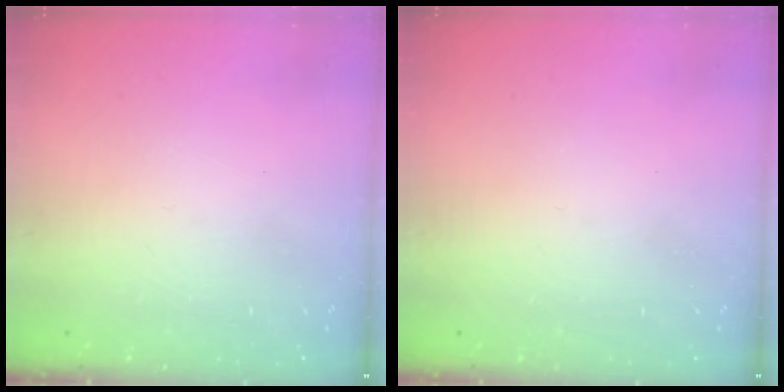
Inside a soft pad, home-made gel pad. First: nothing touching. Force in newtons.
{"total": 0.0}